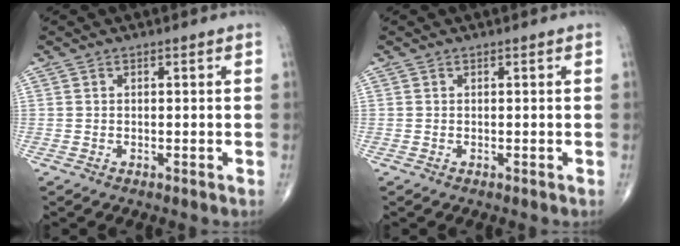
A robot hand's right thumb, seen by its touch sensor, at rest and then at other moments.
{"total": 0.0}